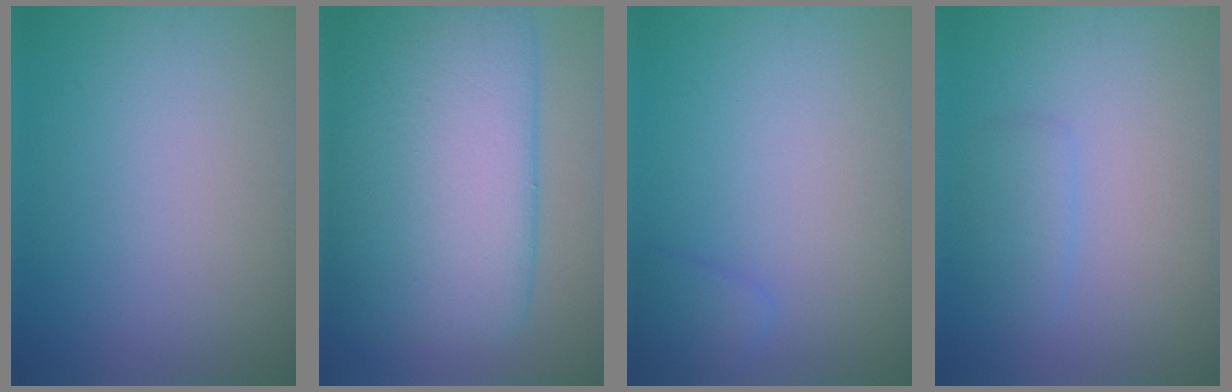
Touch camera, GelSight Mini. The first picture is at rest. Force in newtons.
{"total": 13.4, "press": 13.4, "slide": 0.4}
{"total": 1.5, "press": 1.5, "slide": 0.2}
{"total": 1.6, "press": 1.6, "slide": 0.2}